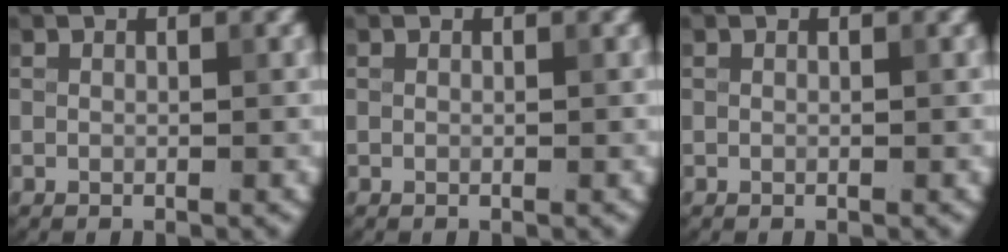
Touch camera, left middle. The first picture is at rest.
{"total": 0.0}
{"total": 0.0}